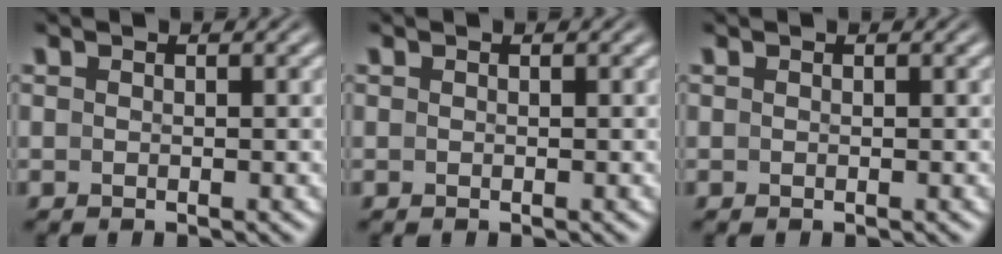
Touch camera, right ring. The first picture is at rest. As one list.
[{"total": 0.0}, {"total": 0.0}]